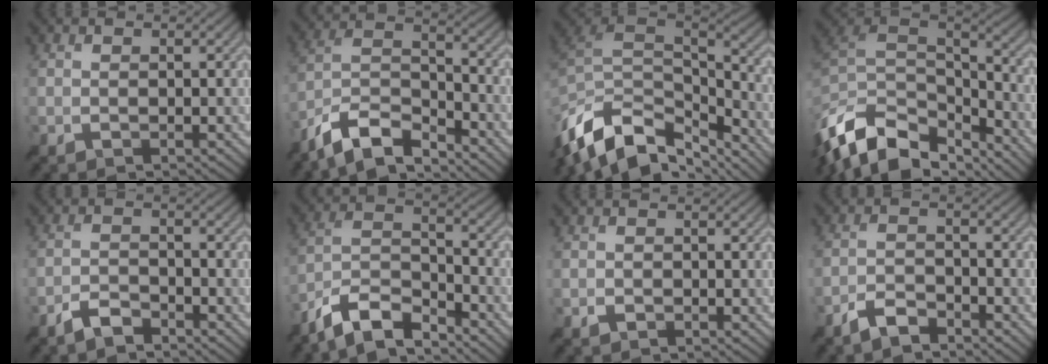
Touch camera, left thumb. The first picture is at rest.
{"total": 10.1, "force": [-8.3, 2.8, 4.9], "torque": [-0.095, 0.005, -0.175]}
{"total": 14.5, "force": [-8.5, 7.7, 8.9], "torque": [-0.236, -0.029, -0.139]}
{"total": 14.7, "force": [-9.0, 7.8, 8.7], "torque": [-0.236, -0.019, -0.149]}
{"total": 3.0, "force": [-2.5, 0.9, 1.3], "torque": [-0.026, 0.002, -0.057]}
{"total": 9.0, "force": [-7.4, 2.4, 4.4], "torque": [-0.083, 0.006, -0.158]}
{"total": 0.7, "force": [-0.4, 0.6, 0.1], "torque": [0.003, -0.004, -0.007]}
{"total": 3.4, "force": [-2.8, 1.0, 1.5], "torque": [-0.030, 0.001, -0.066]}